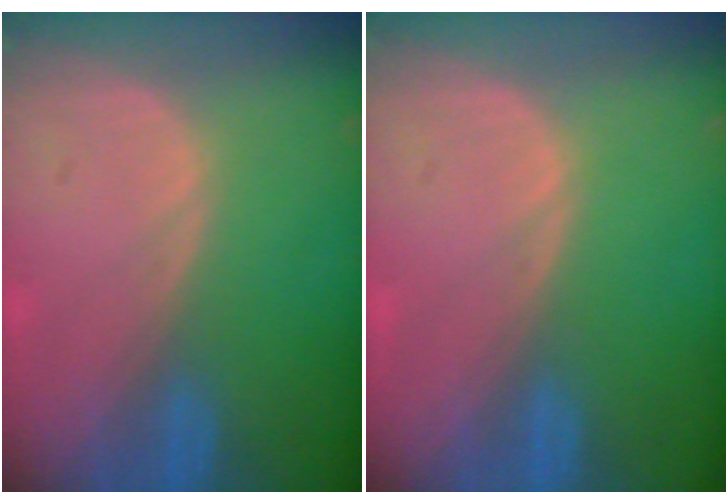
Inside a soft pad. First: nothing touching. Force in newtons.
{"total": 0.0}